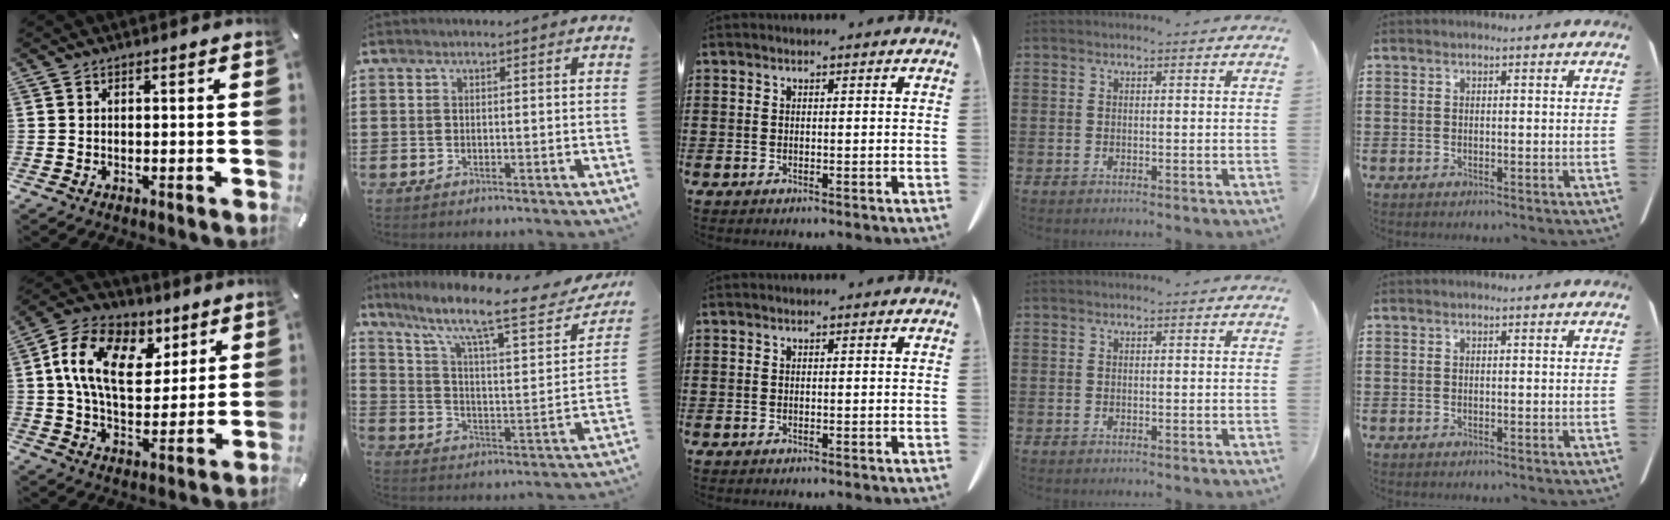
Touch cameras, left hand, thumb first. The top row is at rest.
{"thumb": {"total": 16.3, "force": [5.8, 10.8, 10.7], "torque": [-0.196, -0.003, 0.111]}, "index": {"total": 11.8, "force": [8.5, 1.7, 8.1], "torque": [-0.159, -0.055, 0.131]}}